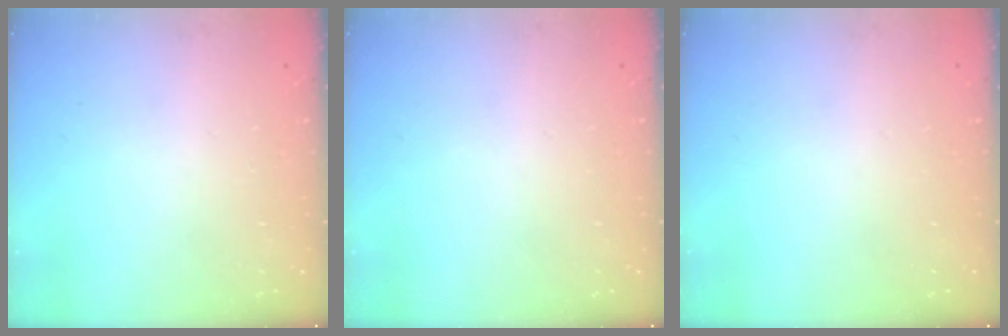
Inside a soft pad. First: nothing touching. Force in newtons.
{"total": 0.0}
{"total": 0.0}